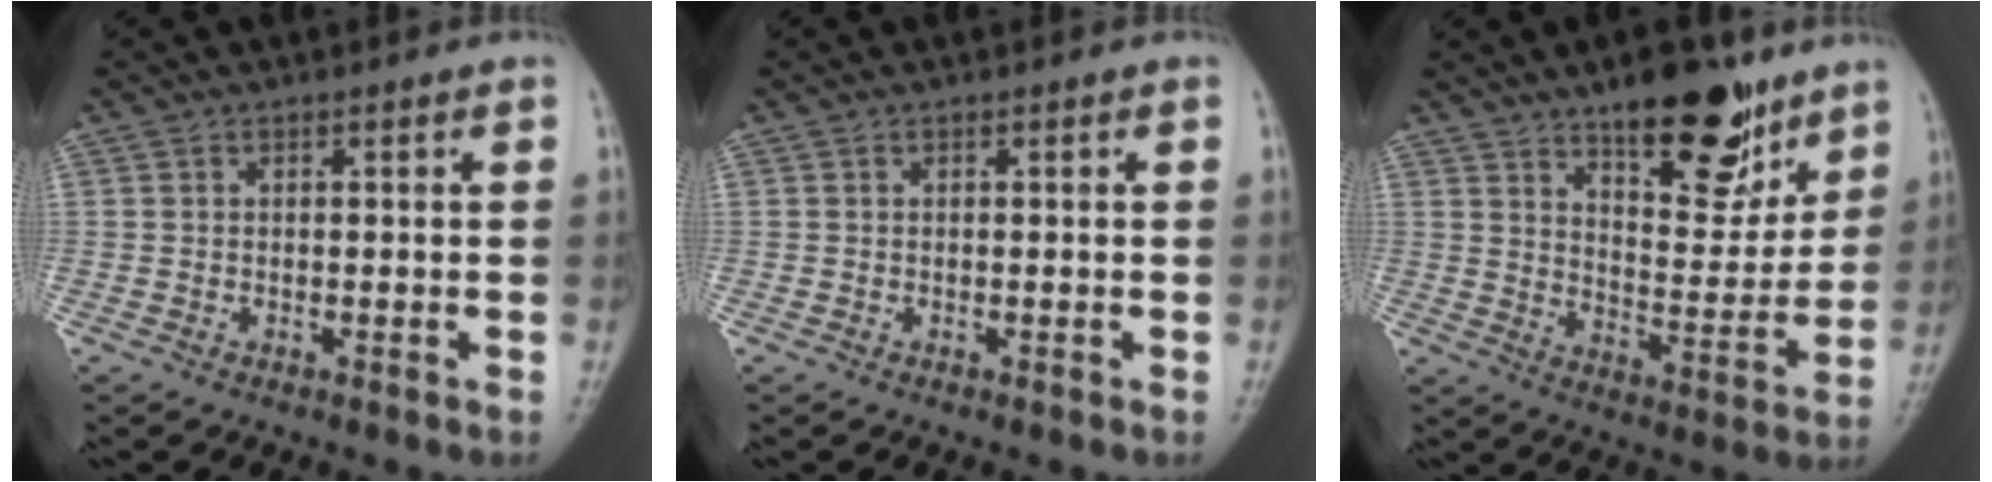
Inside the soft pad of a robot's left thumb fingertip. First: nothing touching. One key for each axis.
{"total": 0.0}
{"total": 16.6, "fx": 11.0, "fy": 6.8, "fz": 10.5, "tx": -0.099, "ty": -0.074, "tz": 0.174}